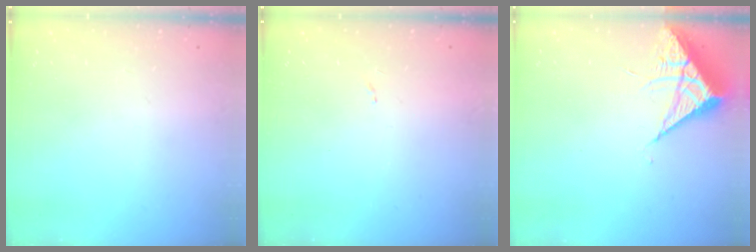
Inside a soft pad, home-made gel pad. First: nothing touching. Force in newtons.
{"total": 4.2, "press": 4.1, "slide": 0.7}
{"total": 6.2, "press": 6.2, "slide": 0.4}